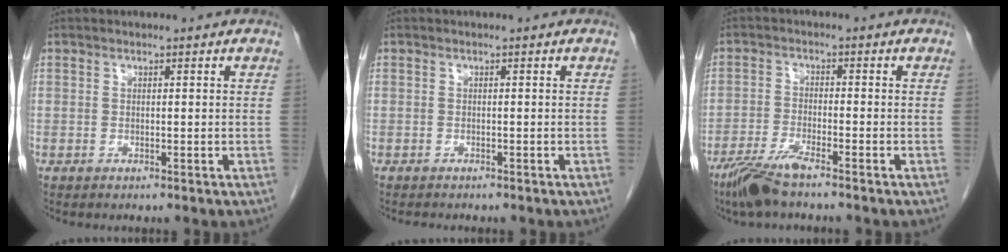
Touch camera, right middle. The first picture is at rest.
{"total": 2.2, "force": [-1.9, 0.7, 1.0], "torque": [-0.020, -0.005, -0.018]}
{"total": 6.0, "force": [-4.6, 0.5, 3.8], "torque": [-0.087, -0.016, -0.091]}